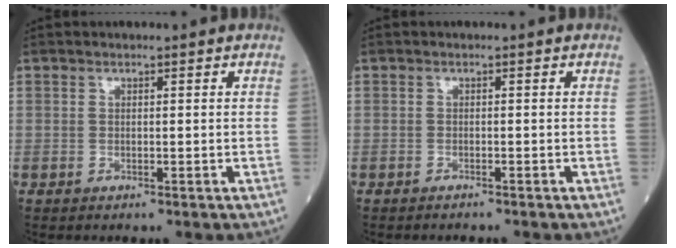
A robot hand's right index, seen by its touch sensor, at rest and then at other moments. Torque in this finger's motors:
{"motor_torque": [-0.07, -0.09, 0.03, 0.01]}